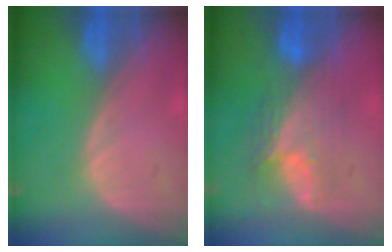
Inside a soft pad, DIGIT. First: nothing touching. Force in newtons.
{"total": 7.3, "press": 7.2, "slide": 1.3}